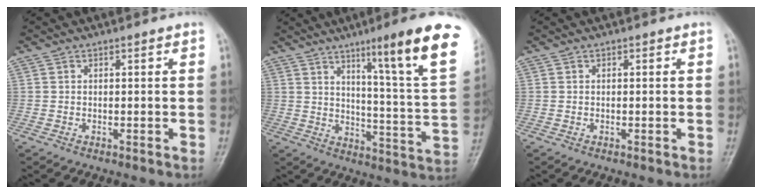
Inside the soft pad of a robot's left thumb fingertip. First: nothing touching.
{"total": 20.0, "force": [11.1, 1.2, 16.6], "torque": [-0.210, -0.052, 0.158]}
{"total": 0.0}